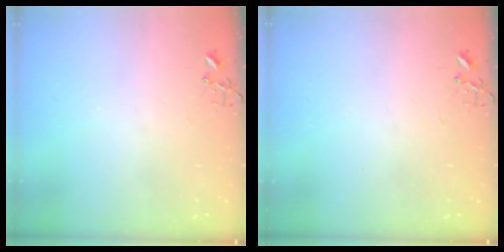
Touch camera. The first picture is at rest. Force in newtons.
{"total": 0.0}